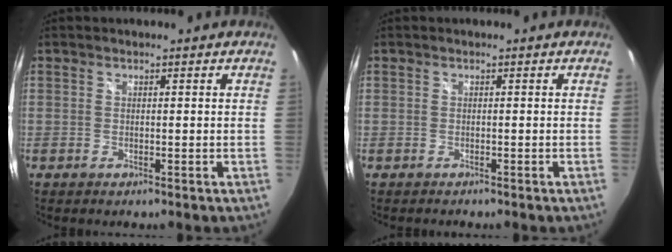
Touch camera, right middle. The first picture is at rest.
{"total": 0.7, "force": [0.0, -0.6, -0.3], "torque": [0.007, -0.003, -0.006]}